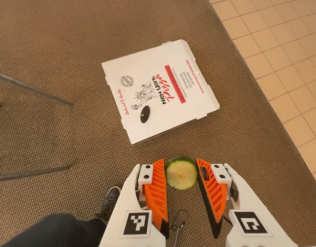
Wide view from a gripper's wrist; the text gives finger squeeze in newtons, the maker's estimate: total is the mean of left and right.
{"total": 7.0, "left": 7.1, "right": 6.9}